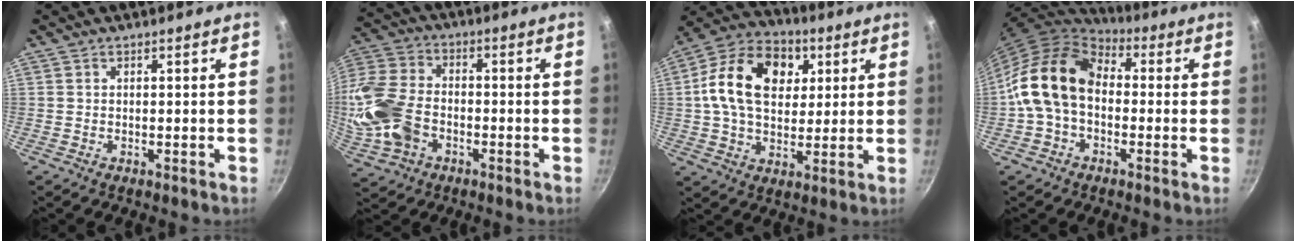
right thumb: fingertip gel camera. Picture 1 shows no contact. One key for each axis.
{"total": 16.7, "fx": -3.9, "fy": 11.6, "fz": 11.3, "tx": -0.246, "ty": 0.028, "tz": -0.083}
{"total": 18.3, "fx": 4.4, "fy": 12.8, "fz": 12.3, "tx": -0.182, "ty": 0.012, "tz": 0.060}
{"total": 15.1, "fx": -0.5, "fy": 10.6, "fz": 10.8, "tx": -0.175, "ty": 0.040, "tz": -0.027}